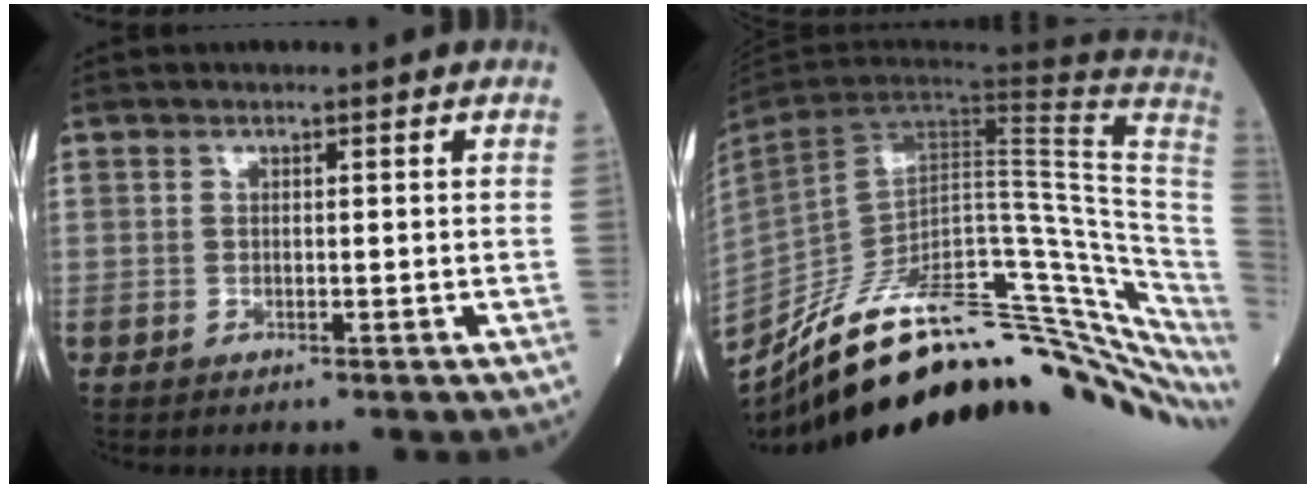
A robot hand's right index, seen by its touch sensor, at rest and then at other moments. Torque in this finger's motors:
{"motor_torque": [0.22, -1.92, -0.32, -0.21]}